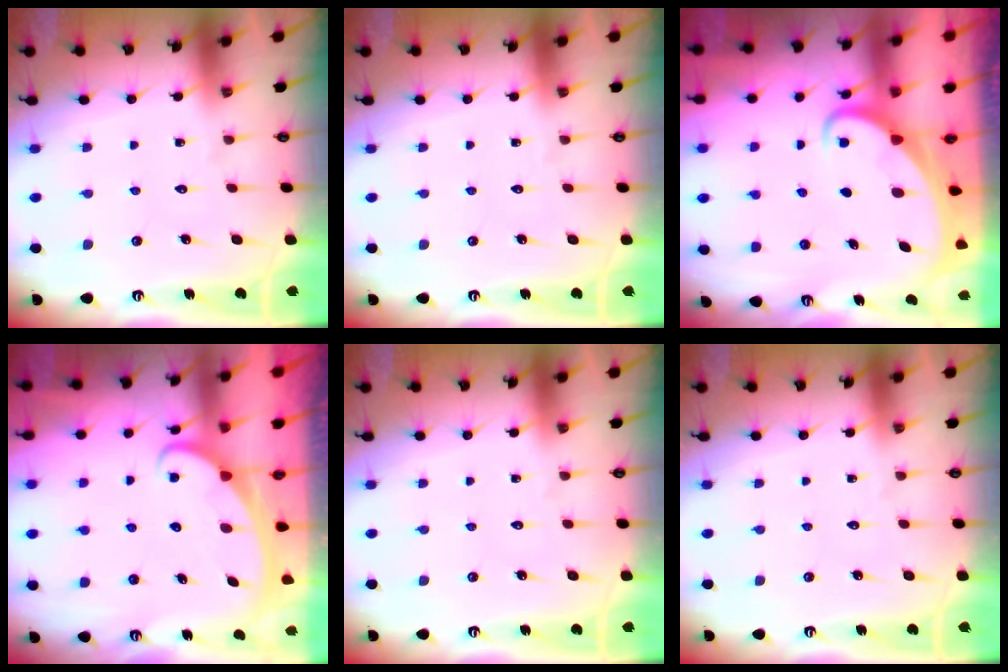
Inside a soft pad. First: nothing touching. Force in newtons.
{"total": 0.0}
{"total": 2.7, "press": 2.7, "slide": 0.2}
{"total": 2.5, "press": 2.4, "slide": 0.4}
{"total": 0.0}
{"total": 0.0}